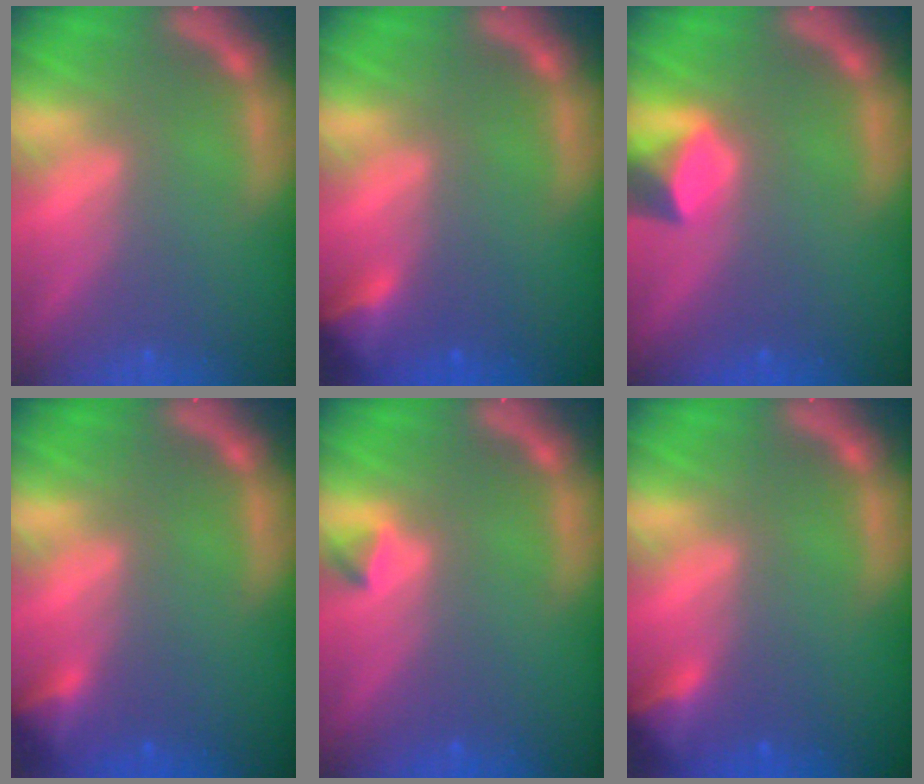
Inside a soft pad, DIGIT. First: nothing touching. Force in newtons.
{"total": 2.4}
{"total": 3.0}
{"total": 1.9}
{"total": 0.9}
{"total": 2.4}